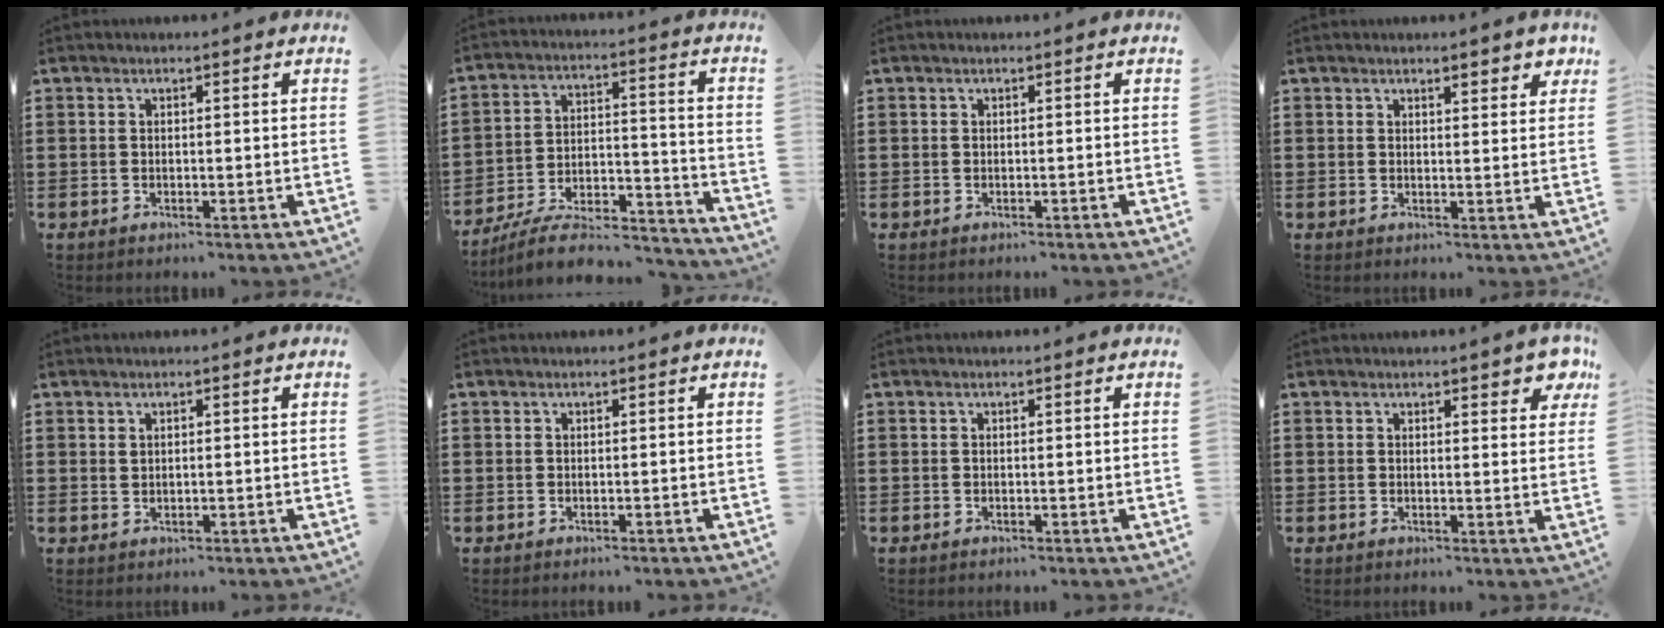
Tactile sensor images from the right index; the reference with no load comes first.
{"total": 8.5, "force": [-7.5, 2.0, 3.6], "torque": [-0.064, 0.011, -0.144]}
{"total": 0.0}
{"total": 2.3, "force": [1.8, 0.8, 1.2], "torque": [-0.020, 0.003, 0.030]}
{"total": 0.7, "force": [0.3, 0.4, 0.4], "torque": [-0.009, 0.002, 0.006]}
{"total": 0.0}
{"total": 0.0}
{"total": 2.7, "force": [2.1, 0.9, 1.4], "torque": [-0.011, -0.002, 0.033]}